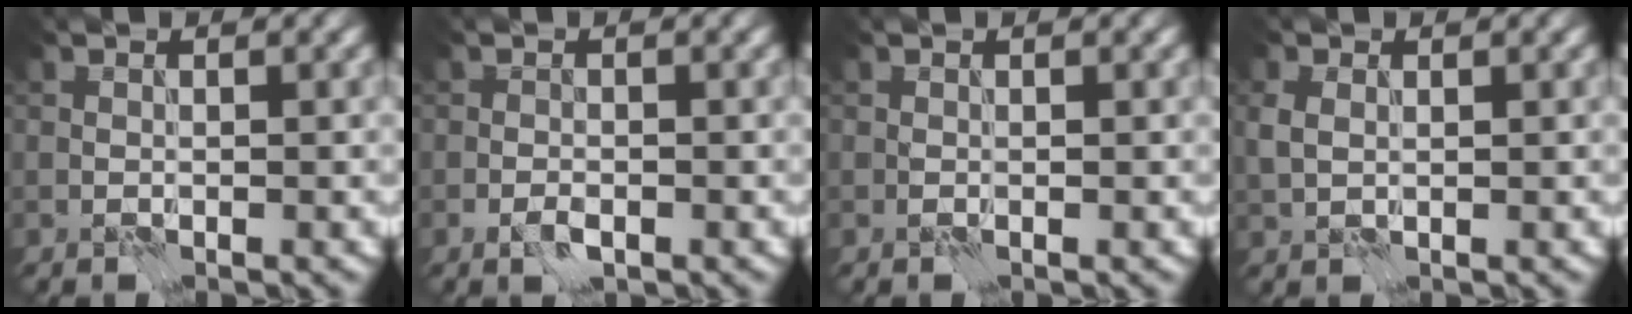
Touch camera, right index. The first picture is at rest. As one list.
[{"total": 1.4, "force": [-0.7, 0.8, 1.0], "torque": [-0.020, -0.001, -0.015]}, {"total": 0.0}, {"total": 1.6, "force": [0.5, 1.1, 1.0], "torque": [-0.028, 0.002, 0.012]}]